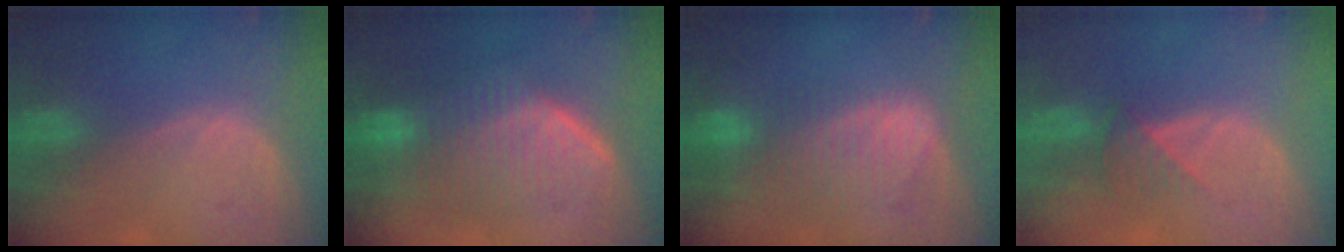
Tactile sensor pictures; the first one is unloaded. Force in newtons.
{"total": 8.9, "press": 8.7, "slide": 2.0}
{"total": 9.1, "press": 8.0, "slide": 4.4}
{"total": 3.1, "press": 2.8, "slide": 1.4}